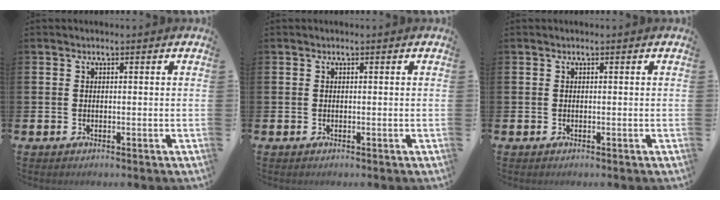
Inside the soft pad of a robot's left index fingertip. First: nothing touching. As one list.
[{"total": 0.0}, {"total": 0.0}]